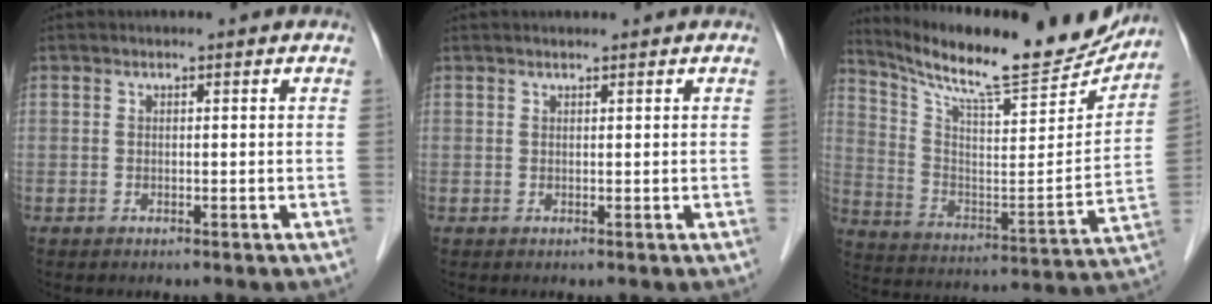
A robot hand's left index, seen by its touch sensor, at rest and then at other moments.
{"total": 1.1, "force": [1.0, 0.0, 0.4], "torque": [-0.007, 0.011, 0.021]}
{"total": 23.0, "force": [20.8, 2.5, 9.5], "torque": [-0.165, -0.049, 0.310]}